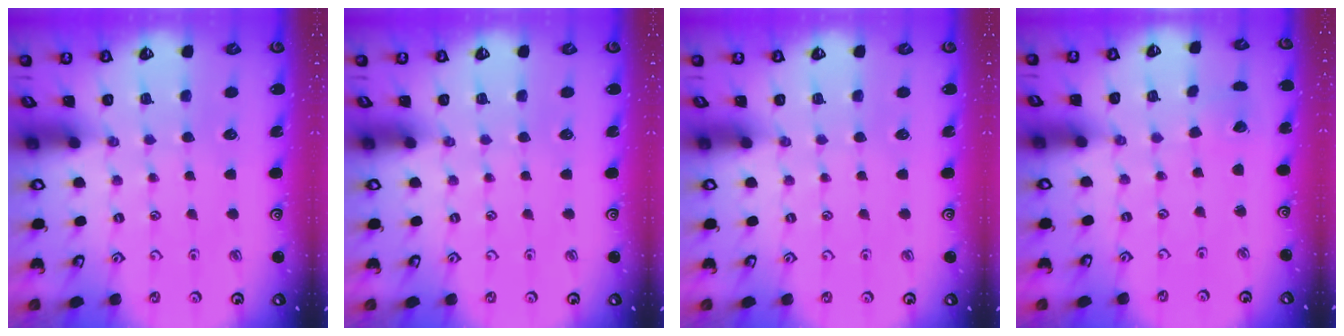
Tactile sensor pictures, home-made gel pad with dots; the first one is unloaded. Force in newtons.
{"total": 0.0}
{"total": 0.0}
{"total": 2.3, "press": 2.3, "slide": 0.1}